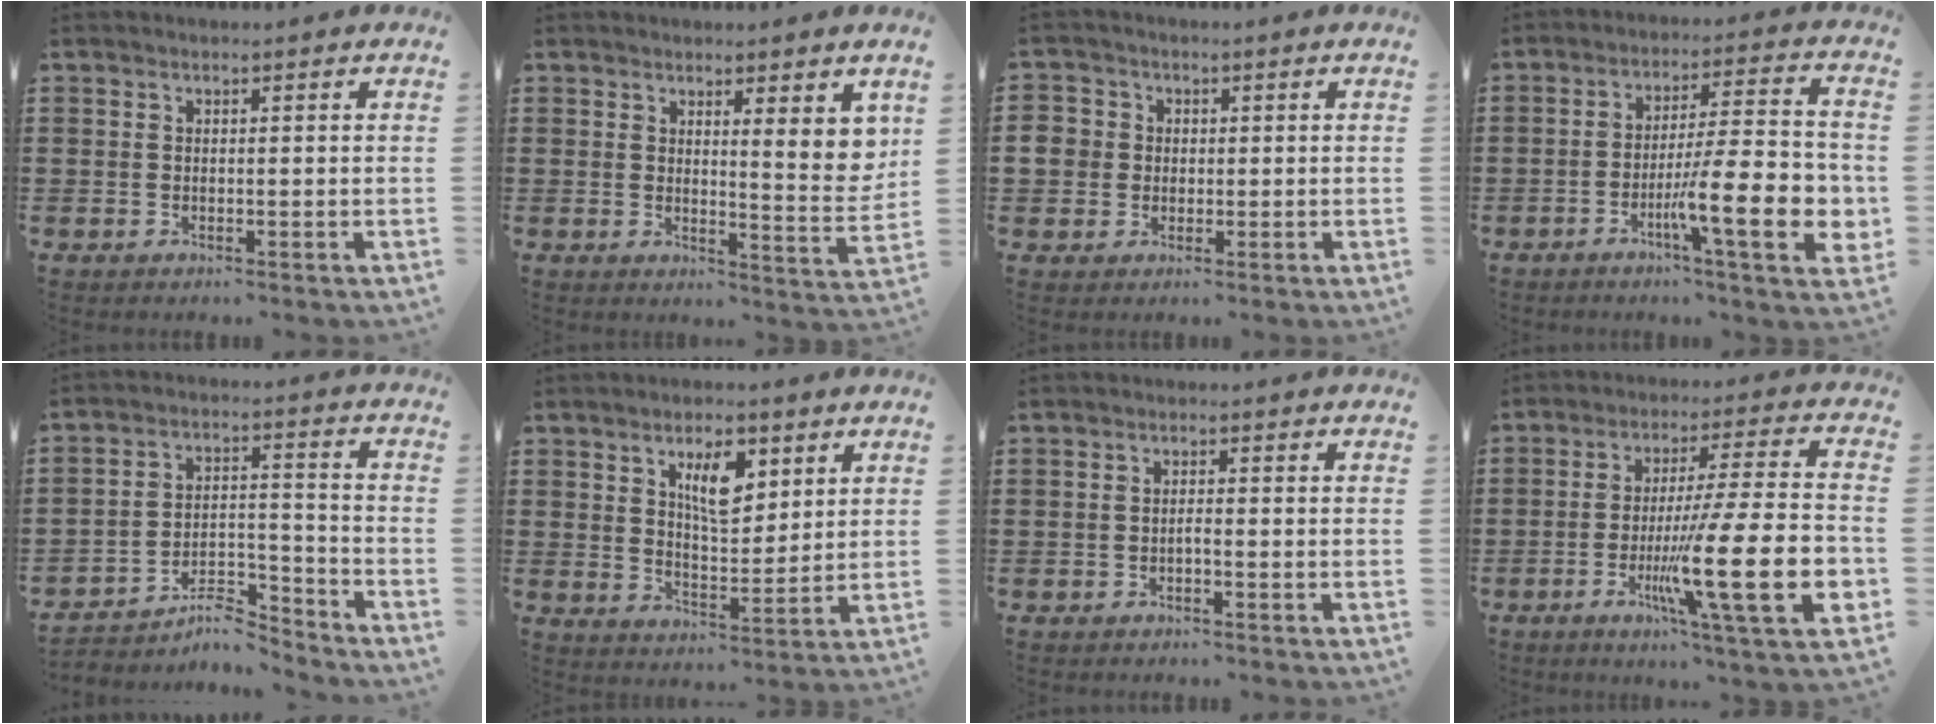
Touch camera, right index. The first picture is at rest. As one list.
[{"total": 5.3, "force": [3.5, 1.3, 3.8], "torque": [-0.060, -0.015, 0.057]}, {"total": 4.0, "force": [0.2, 3.8, 1.2], "torque": [-0.051, 0.008, -0.002]}, {"total": 14.7, "force": [-4.7, 2.9, 13.6], "torque": [-0.223, -0.006, -0.078]}, {"total": 6.8, "force": [-6.1, 1.5, 2.5], "torque": [-0.041, 0.012, -0.116]}, {"total": 6.9, "force": [3.4, 3.0, 5.2], "torque": [-0.088, 0.001, 0.054]}, {"total": 0.9, "force": [-0.5, 0.1, 0.7], "torque": [-0.014, -0.003, -0.010]}, {"total": 19.7, "force": [-5.8, 3.1, 18.6], "torque": [-0.315, -0.008, -0.087]}]